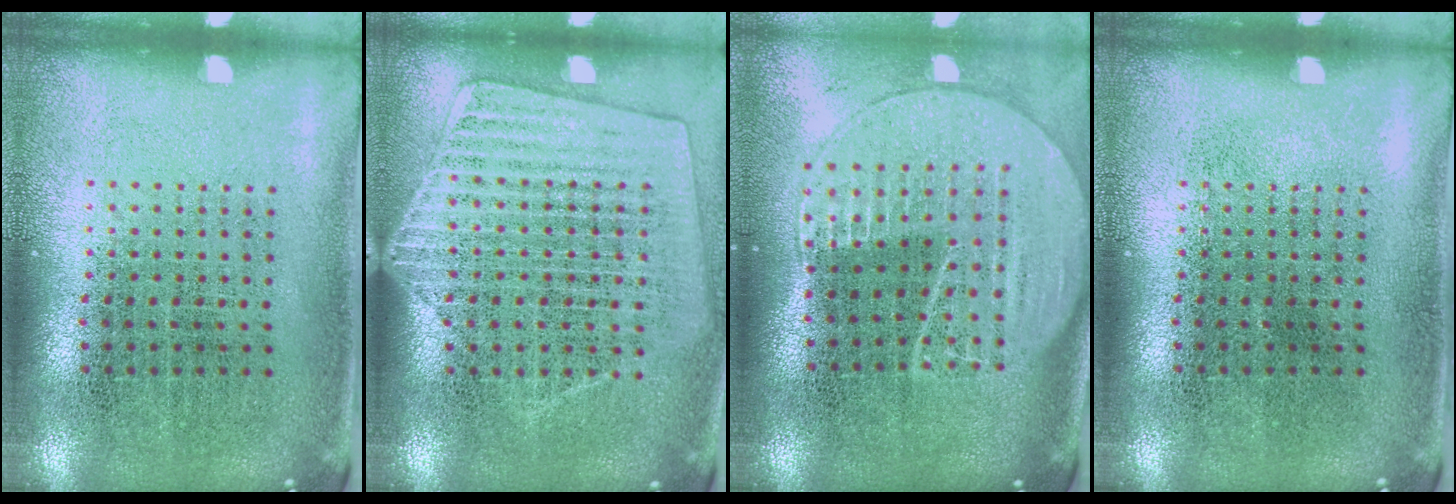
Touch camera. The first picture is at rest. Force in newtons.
{"total": 1.6, "press": 1.5, "slide": 0.6}
{"total": 1.9, "press": 1.8, "slide": 0.8}
{"total": 0.0}